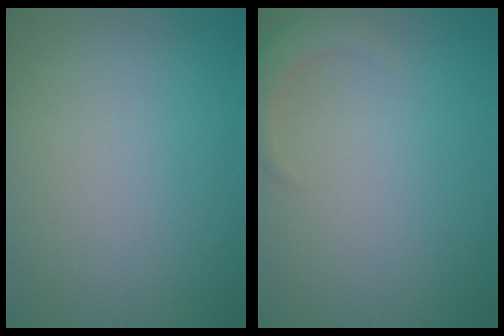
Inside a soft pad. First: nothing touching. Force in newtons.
{"total": 2.3, "press": 2.3, "slide": 0.4}